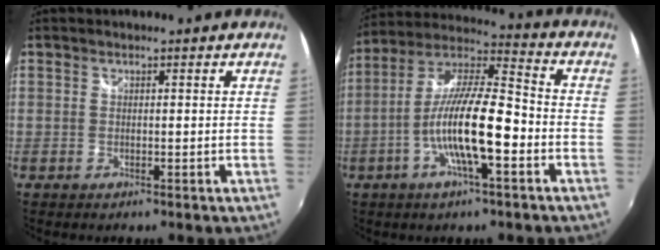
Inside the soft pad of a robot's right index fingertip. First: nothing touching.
{"total": 14.7, "force": [-4.7, 3.1, 13.5], "torque": [-0.259, -0.002, -0.092]}